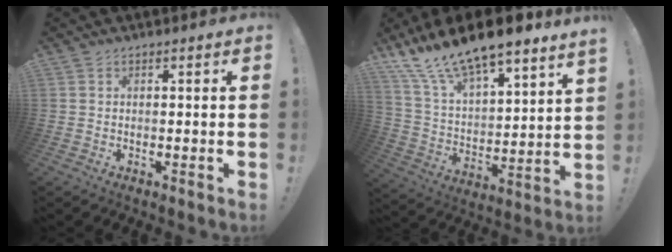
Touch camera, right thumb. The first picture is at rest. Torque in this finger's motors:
{"motor_torque": [-0.70, 2.63, 1.26, 1.25, 0.16]}